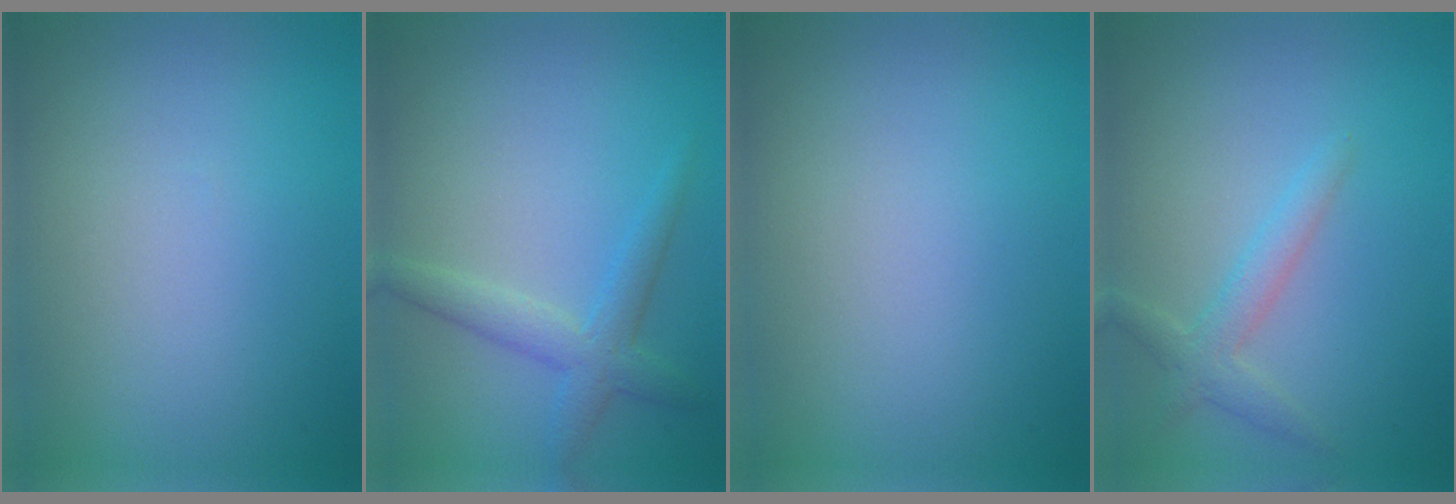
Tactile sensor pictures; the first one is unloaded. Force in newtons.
{"total": 2.8, "press": 2.8, "slide": 0.0}
{"total": 0.0}
{"total": 2.2, "press": 2.2, "slide": 0.1}